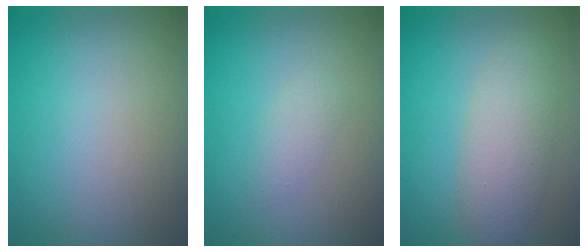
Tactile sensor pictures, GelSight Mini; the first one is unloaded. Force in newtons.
{"total": 1.3, "press": 1.3, "slide": 0.0}
{"total": 3.8, "press": 3.8, "slide": 0.1}